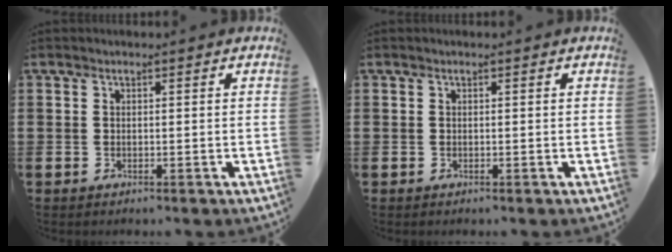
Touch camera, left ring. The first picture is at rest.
{"total": 0.0}